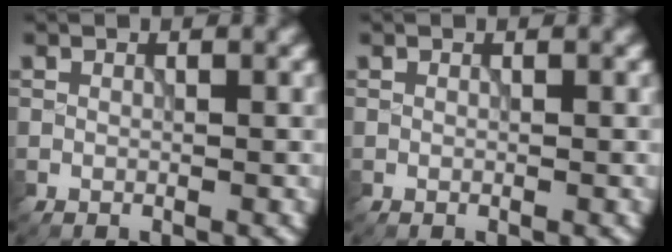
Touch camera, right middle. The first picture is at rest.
{"total": 0.0}